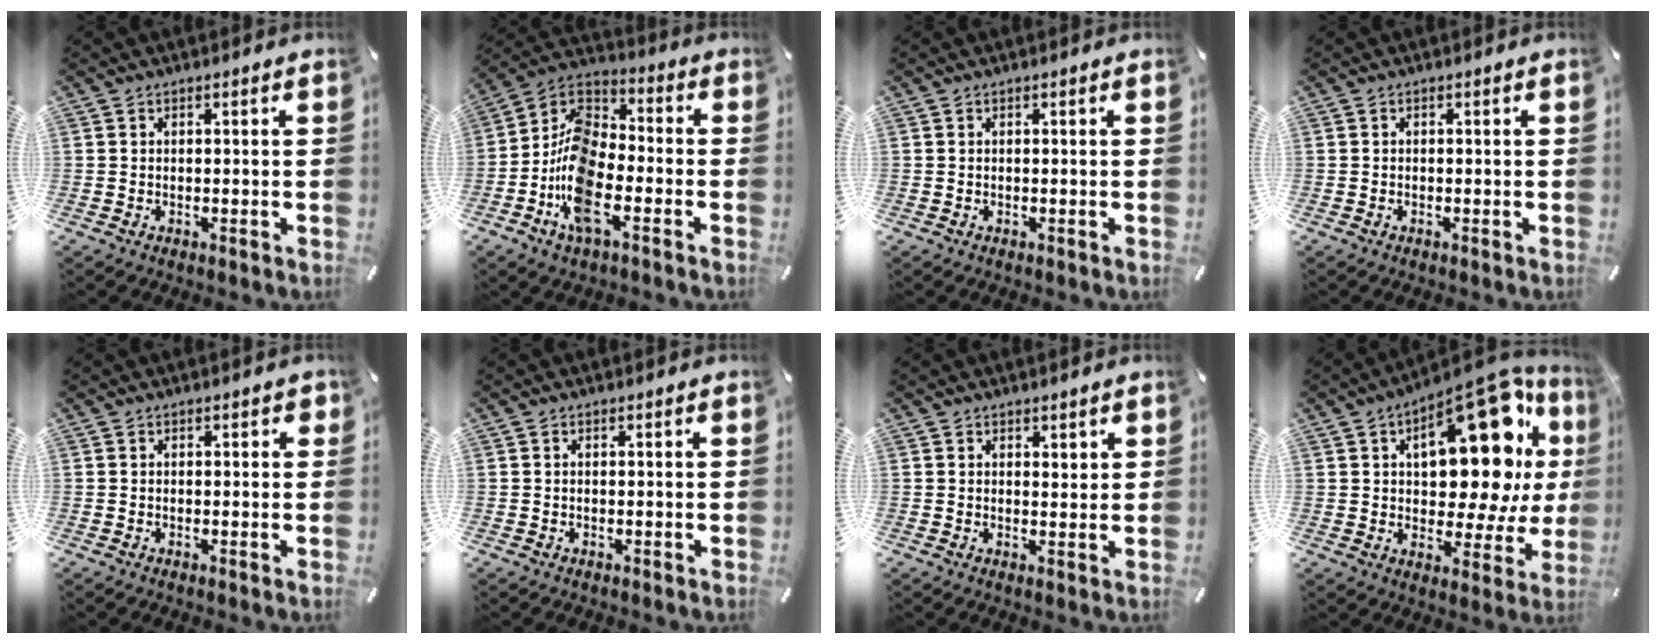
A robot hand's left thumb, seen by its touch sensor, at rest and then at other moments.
{"total": 15.0, "force": [-7.1, 7.7, 10.8], "torque": [-0.241, 0.013, -0.135]}
{"total": 0.0}
{"total": 0.0}
{"total": 0.6, "force": [0.1, 0.5, 0.3], "torque": [0.002, 0.002, -0.001]}
{"total": 0.0}
{"total": 1.8, "force": [1.4, 1.1, 0.2], "torque": [0.011, -0.009, 0.024]}
{"total": 26.6, "force": [7.9, 13.4, 21.7], "torque": [-0.285, -0.061, 0.129]}